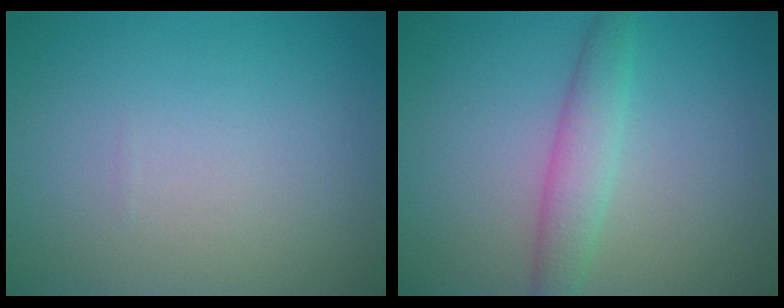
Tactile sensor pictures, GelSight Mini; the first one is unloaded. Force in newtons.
{"total": 2.9, "press": 2.9, "slide": 0.2}